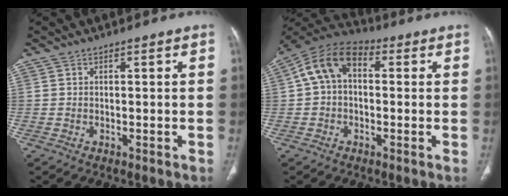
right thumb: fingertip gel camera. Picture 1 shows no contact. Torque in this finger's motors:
{"motor_torque": [0.23, 0.23, 0.48, 0.04, 0.16]}